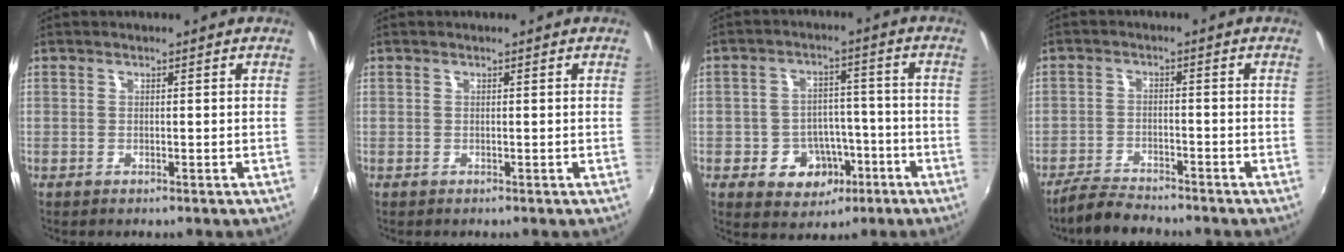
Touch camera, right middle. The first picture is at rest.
{"total": 0.0}
{"total": 9.3, "force": [-4.1, 7.3, 3.9], "torque": [-0.082, 0.021, -0.042]}
{"total": 5.2, "force": [-4.8, 1.5, 1.2], "torque": [-0.049, -0.004, -0.088]}